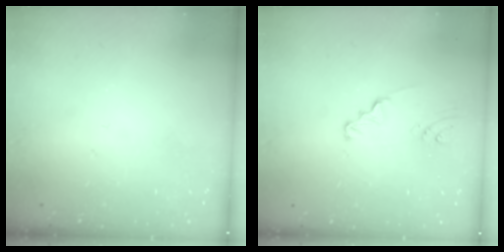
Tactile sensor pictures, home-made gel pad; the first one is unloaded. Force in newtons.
{"total": 2.0, "press": 2.0, "slide": 0.2}